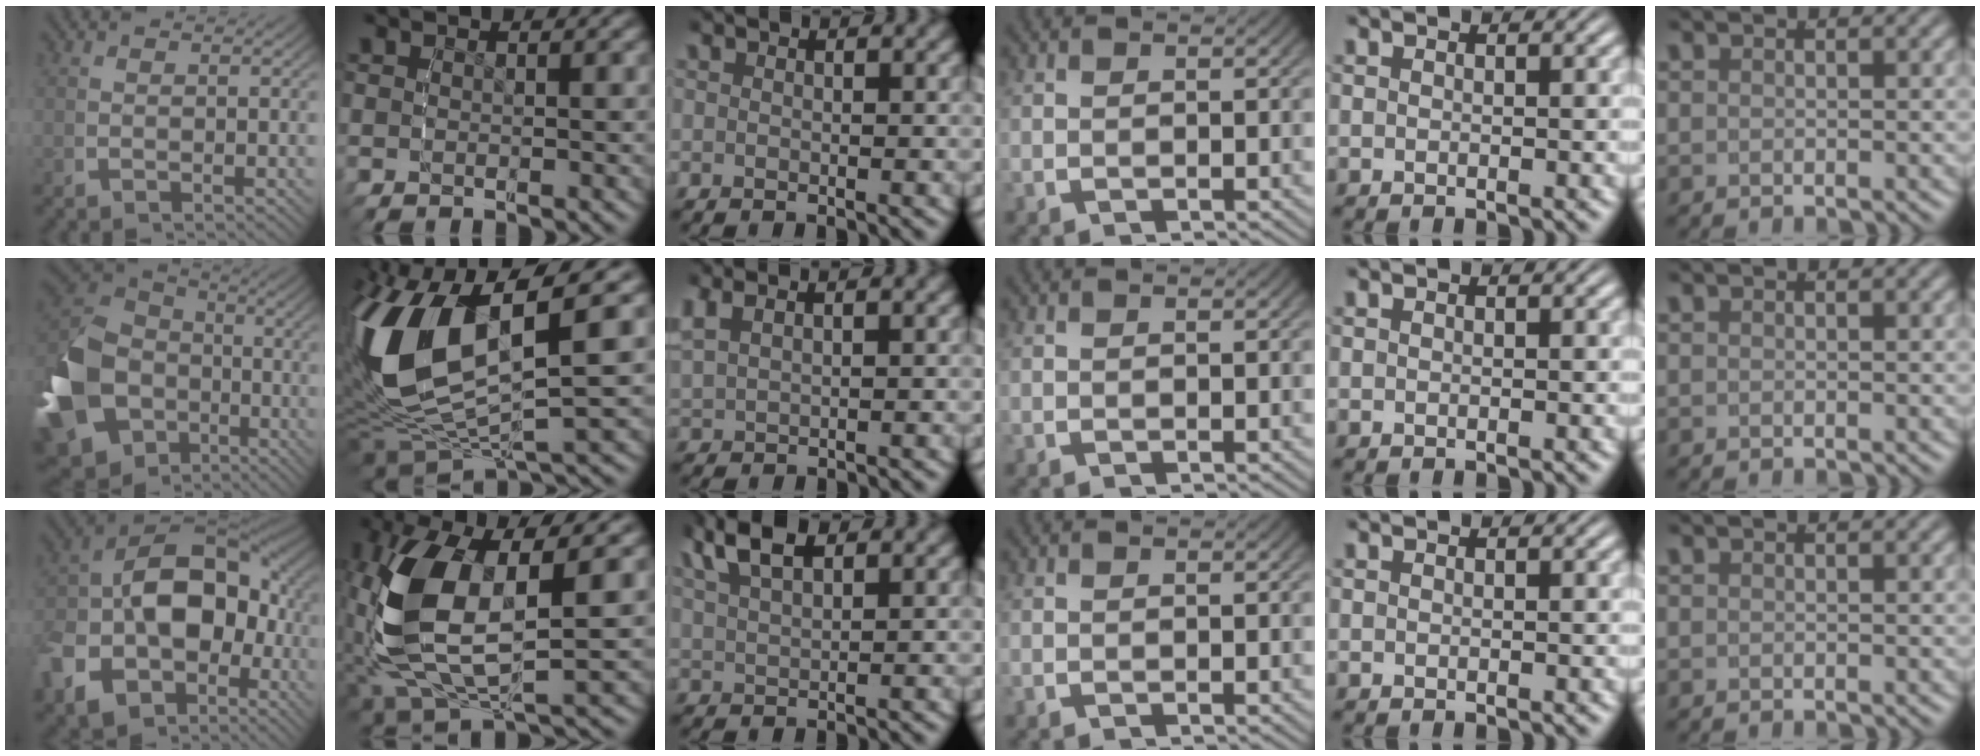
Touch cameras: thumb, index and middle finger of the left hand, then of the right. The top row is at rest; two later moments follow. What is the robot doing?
{"motion": "lift_and_place", "object": "pen"}